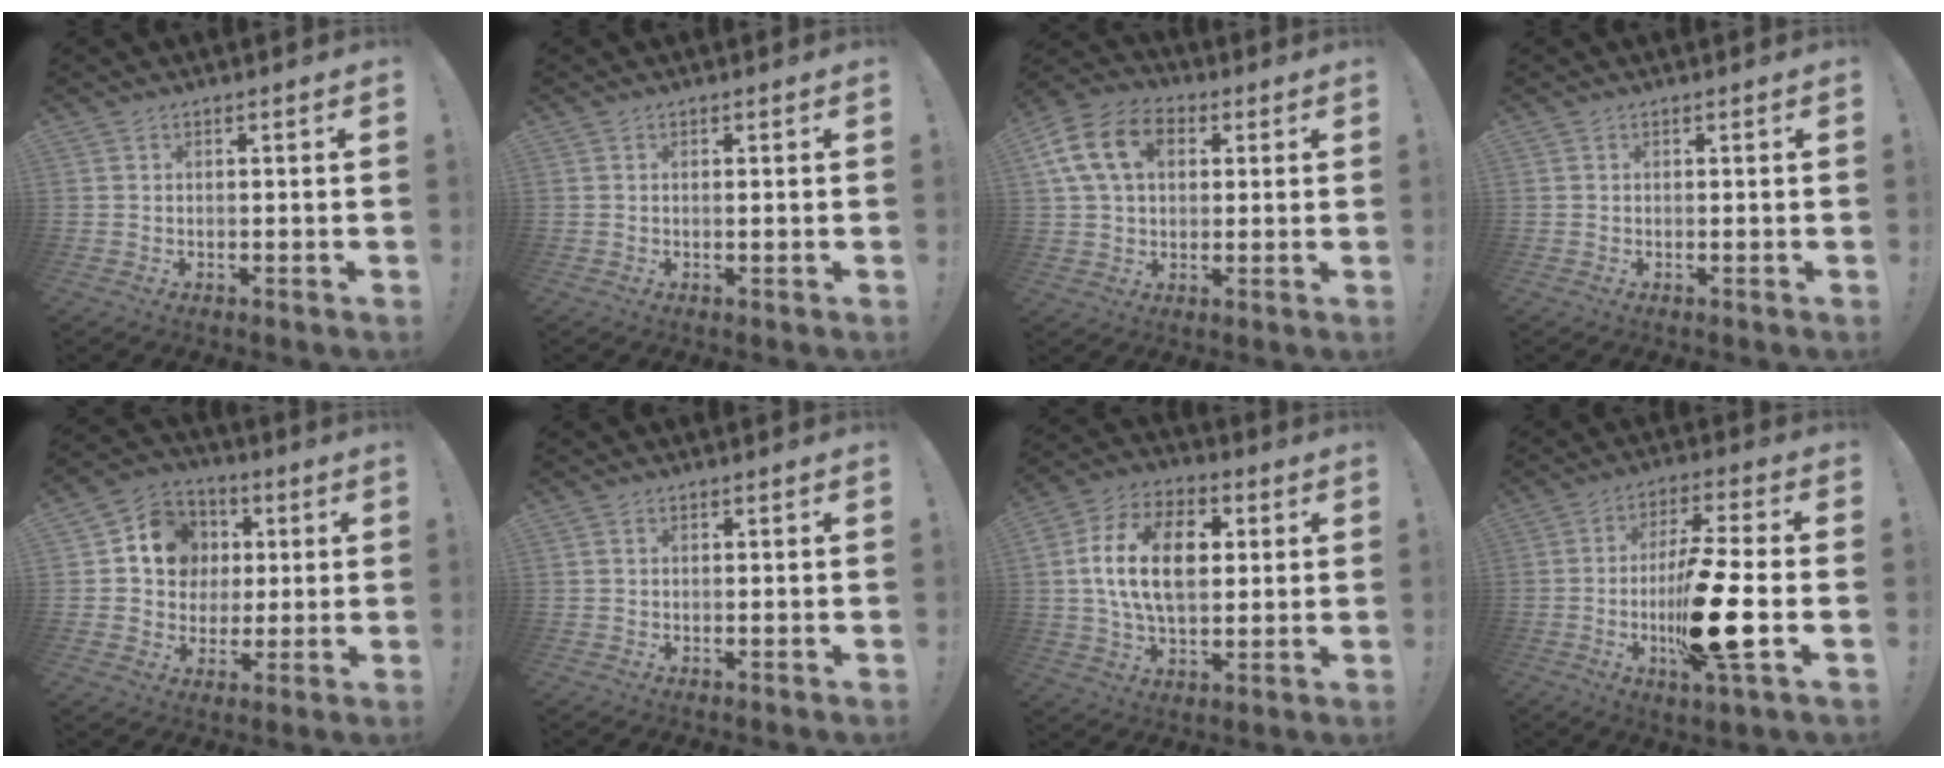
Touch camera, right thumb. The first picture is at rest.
{"total": 0.0}
{"total": 15.2, "force": [4.8, 11.1, 9.2], "torque": [-0.169, 0.004, 0.094]}
{"total": 0.0}
{"total": 13.0, "force": [2.7, 11.5, 5.3], "torque": [-0.065, -0.001, 0.059]}
{"total": 0.6, "force": [0.3, 0.4, -0.4], "torque": [0.007, 0.001, 0.006]}
{"total": 19.0, "force": [3.1, 12.4, 14.1], "torque": [-0.237, 0.007, 0.054]}
{"total": 19.5, "force": [-4.1, 4.5, 18.5], "torque": [-0.324, 0.002, -0.061]}